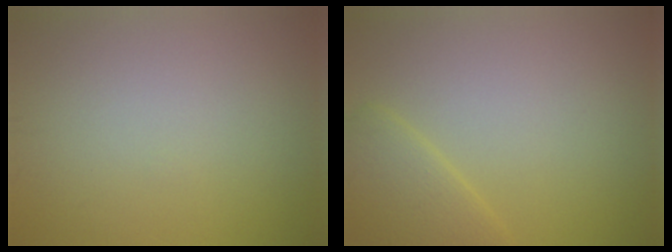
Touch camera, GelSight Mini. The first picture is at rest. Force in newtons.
{"total": 3.0, "press": 3.0, "slide": 0.2}